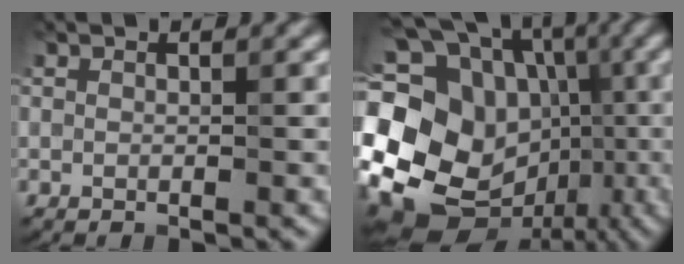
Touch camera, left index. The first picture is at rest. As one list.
[{"total": 21.7, "force": [-2.7, 18.7, 10.5], "torque": [-0.191, 0.034, -0.069]}]